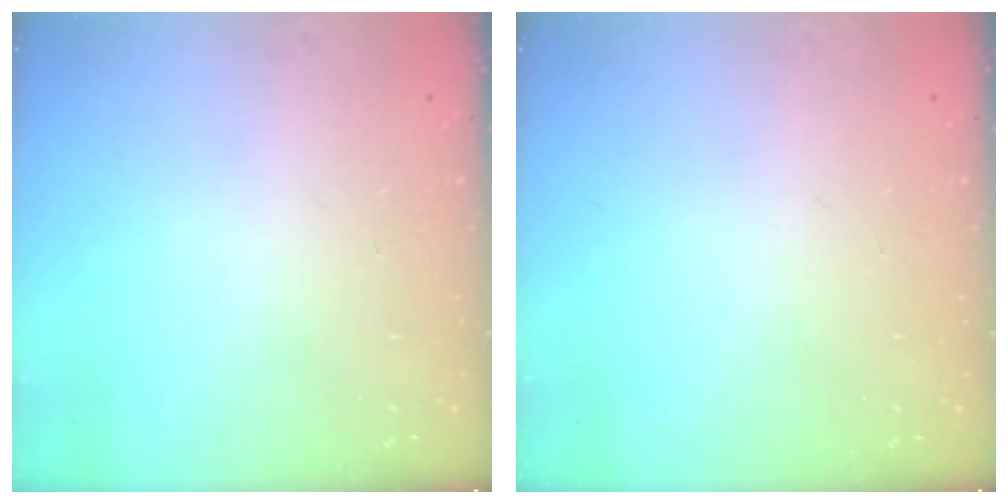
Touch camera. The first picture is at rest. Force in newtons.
{"total": 0.0}